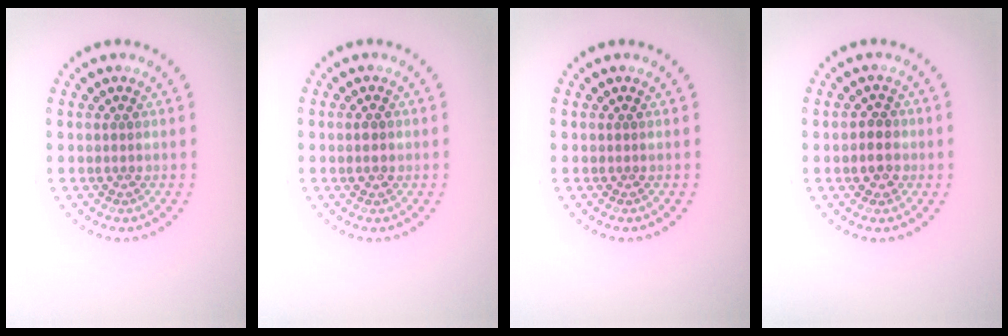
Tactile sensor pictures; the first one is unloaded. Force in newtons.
{"total": 1.5, "press": 1.5, "slide": 0.1}
{"total": 0.0}
{"total": 1.7, "press": 1.6, "slide": 0.5}